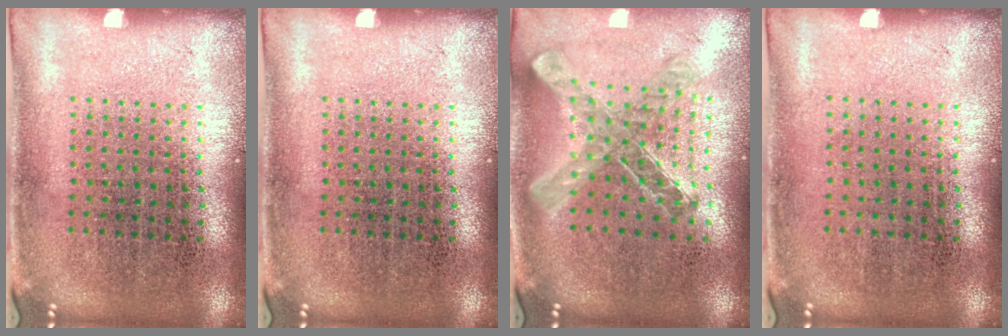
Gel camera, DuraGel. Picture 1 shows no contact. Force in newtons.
{"total": 0.0}
{"total": 0.9, "press": 0.9, "slide": 0.1}
{"total": 0.0}